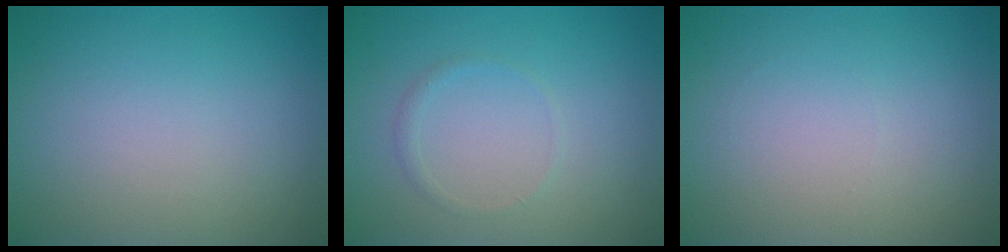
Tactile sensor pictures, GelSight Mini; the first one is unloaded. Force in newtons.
{"total": 0.7, "press": 0.7, "slide": 0.0}
{"total": 0.0}